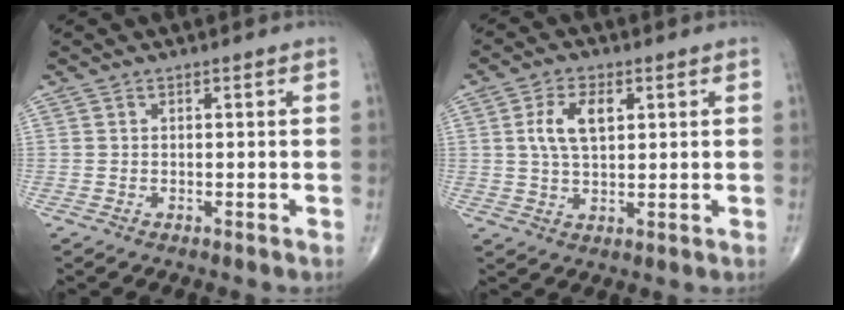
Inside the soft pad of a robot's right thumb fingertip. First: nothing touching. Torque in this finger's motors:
{"motor_torque": [0.00, 0.09, 0.94, 0.39, 0.05]}